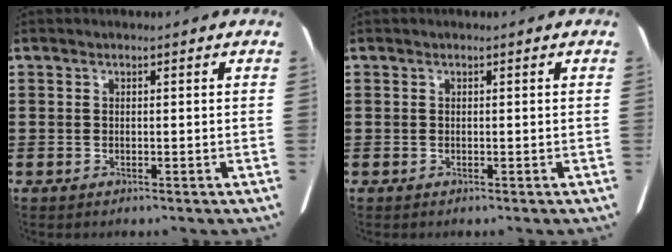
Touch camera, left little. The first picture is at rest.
{"total": 0.0}